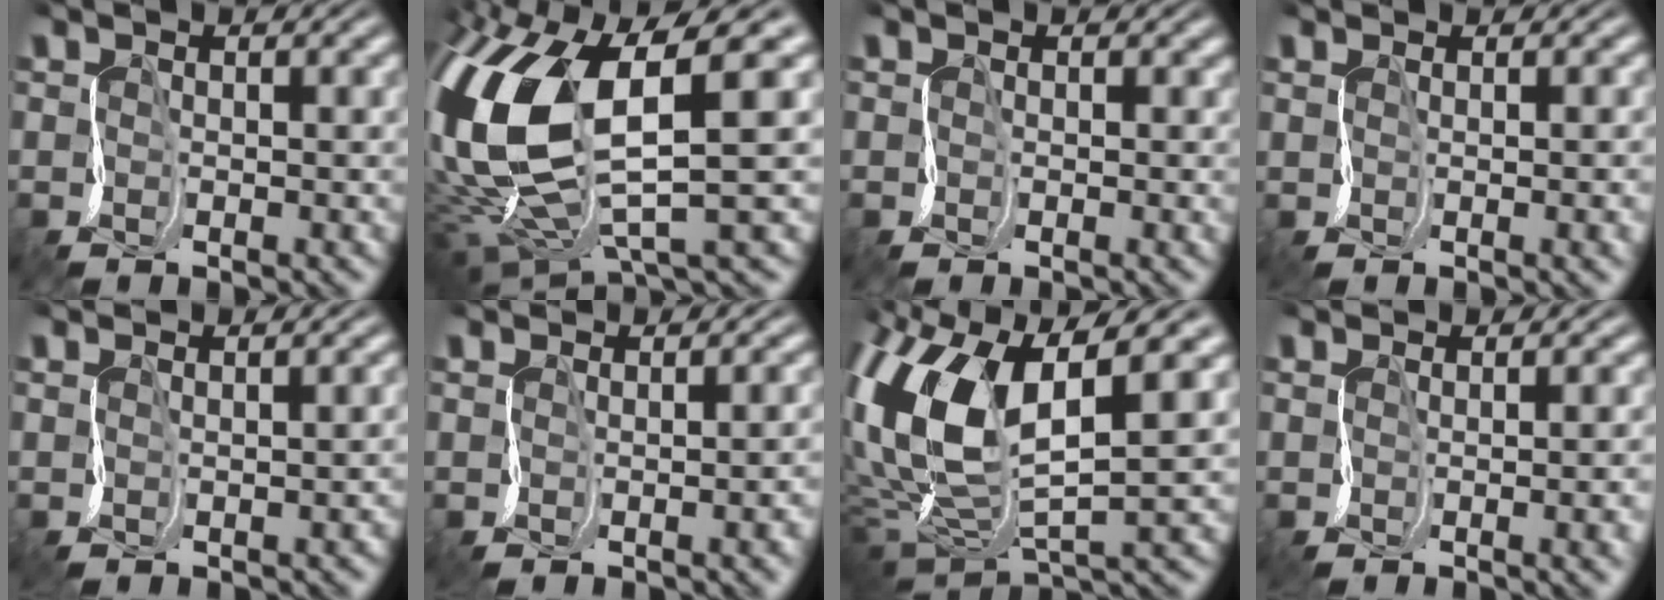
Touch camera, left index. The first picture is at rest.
{"total": 11.8, "force": [2.2, 5.2, 10.3], "torque": [-0.252, -0.023, 0.050]}
{"total": 0.7, "force": [0.2, -0.3, -0.6], "torque": [0.005, 0.000, 0.006]}
{"total": 3.8, "force": [0.1, 1.7, 3.4], "torque": [-0.020, 0.006, 0.007]}
{"total": 1.9, "force": [-0.4, 1.1, 1.4], "torque": [-0.007, 0.010, 0.010]}
{"total": 4.5, "force": [-0.3, 2.3, 3.8], "torque": [-0.007, 0.014, 0.000]}
{"total": 9.3, "force": [2.9, 4.0, 7.9], "torque": [-0.194, 0.004, 0.059]}
{"total": 5.5, "force": [-0.2, 2.4, 4.9], "torque": [-0.026, 0.011, 0.005]}